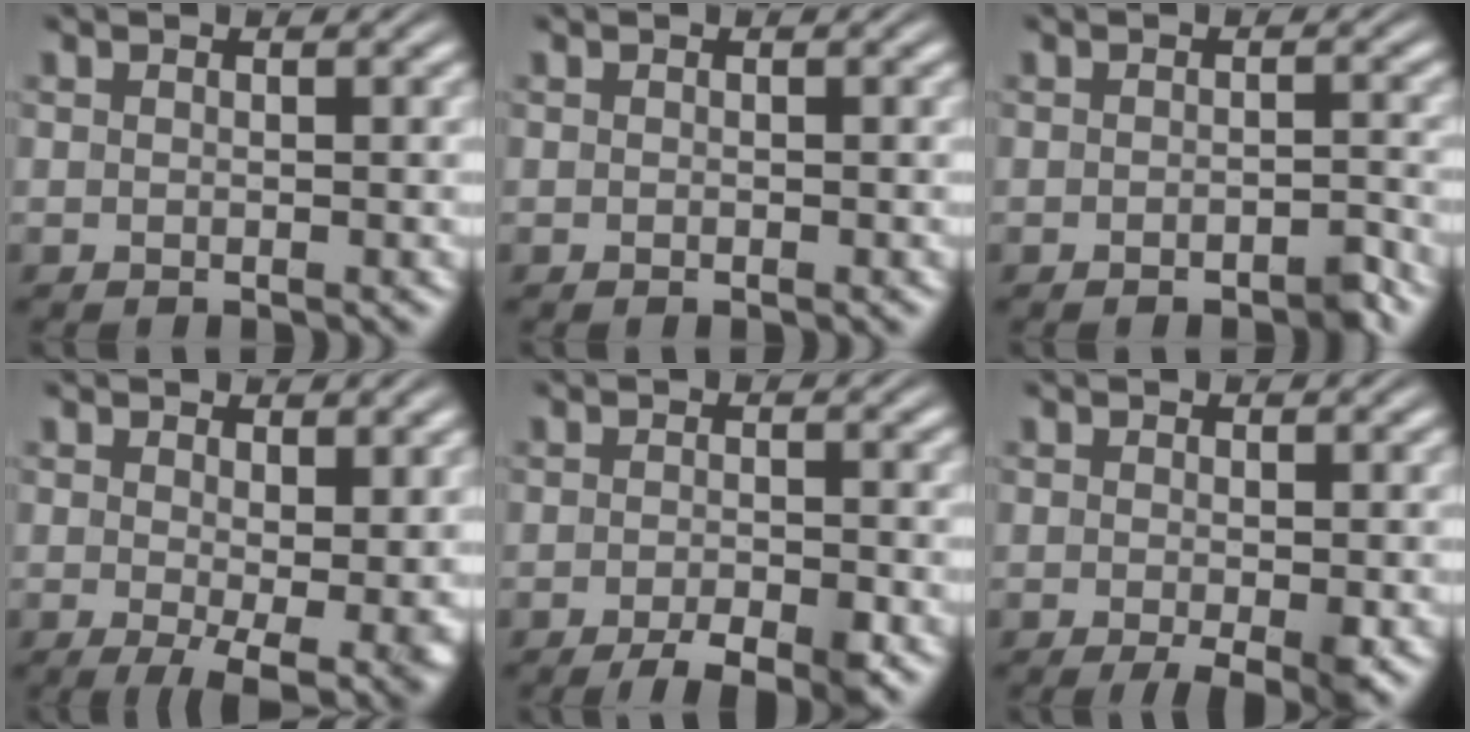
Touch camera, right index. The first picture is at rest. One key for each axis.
{"total": 0.0}
{"total": 1.8, "fx": -1.6, "fy": 0.3, "fz": 0.7, "tx": -0.011, "ty": 0.000, "tz": -0.028}
{"total": 6.0, "fx": -2.8, "fy": 2.3, "fz": 4.8, "tx": -0.064, "ty": -0.042, "tz": -0.026}
{"total": 3.6, "fx": -2.6, "fy": 1.0, "fz": 2.2, "tx": -0.028, "ty": -0.008, "tz": -0.044}
{"total": 2.7, "fx": -1.4, "fy": 0.8, "fz": 2.1, "tx": -0.027, "ty": -0.011, "tz": -0.019}